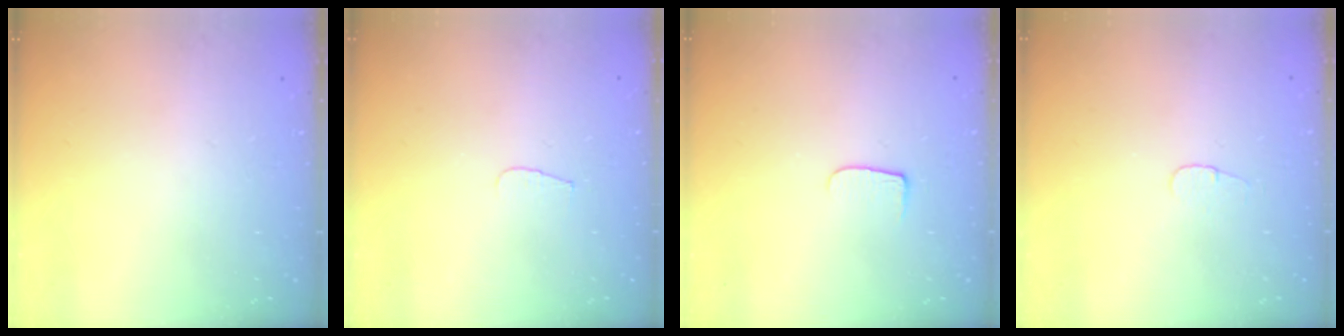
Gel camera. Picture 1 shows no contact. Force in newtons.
{"total": 3.4, "press": 3.4, "slide": 0.3}
{"total": 6.5, "press": 6.5, "slide": 0.7}
{"total": 3.4, "press": 3.3, "slide": 0.4}